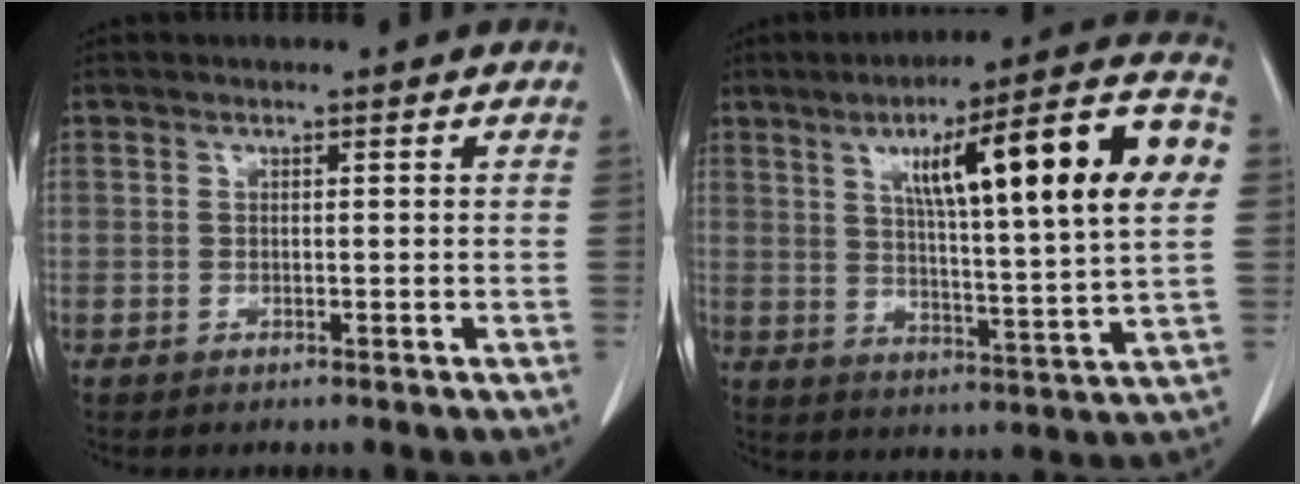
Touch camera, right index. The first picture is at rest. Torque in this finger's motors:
{"motor_torque": [1.49, -0.12, 0.76, 0.21]}